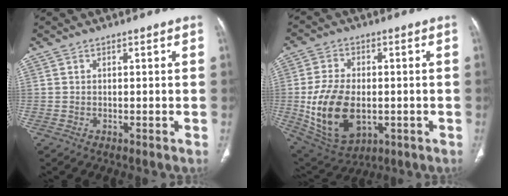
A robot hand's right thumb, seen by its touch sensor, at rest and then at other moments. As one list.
[{"total": 16.0, "force": [-2.3, 9.9, 12.4], "torque": [-0.223, -0.004, -0.020]}]